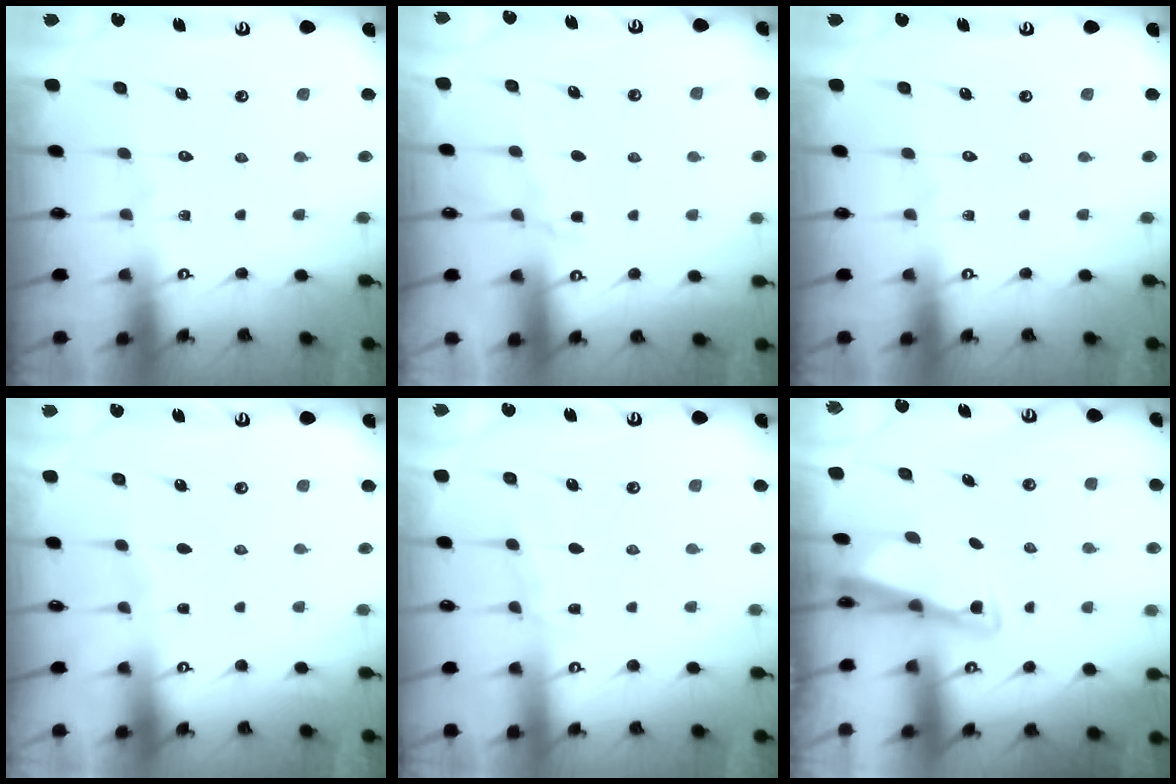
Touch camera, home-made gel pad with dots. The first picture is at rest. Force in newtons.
{"total": 5.0, "press": 5.0, "slide": 0.5}
{"total": 0.0}
{"total": 1.7, "press": 1.6, "slide": 0.3}
{"total": 4.2, "press": 4.2, "slide": 0.5}
{"total": 2.7, "press": 2.7, "slide": 0.3}